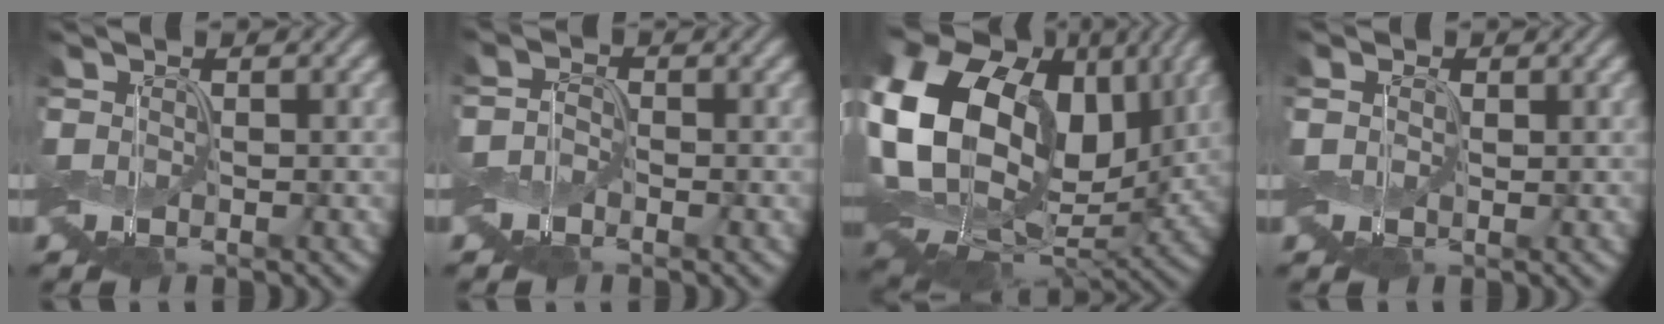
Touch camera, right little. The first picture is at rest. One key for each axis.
{"total": 1.5, "fx": -0.5, "fy": 1.2, "fz": 0.8, "tx": -0.017, "ty": 0.006, "tz": -0.018}
{"total": 18.4, "fx": 2.8, "fy": 13.5, "fz": 12.3, "tx": -0.246, "ty": 0.007, "tz": 0.066}
{"total": 1.1, "fx": 0.3, "fy": 0.9, "fz": 0.5, "tx": -0.014, "ty": 0.003, "tz": 0.001}